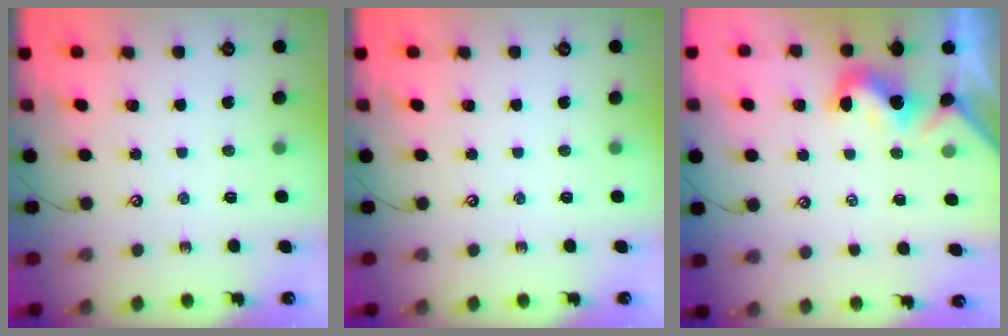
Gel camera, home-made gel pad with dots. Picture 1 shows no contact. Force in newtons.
{"total": 0.0}
{"total": 0.0}